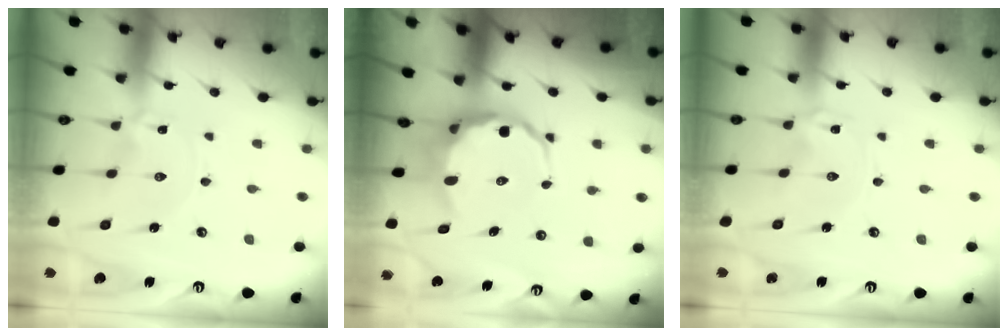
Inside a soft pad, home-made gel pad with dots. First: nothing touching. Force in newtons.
{"total": 9.6, "press": 9.3, "slide": 2.4}
{"total": 0.0}